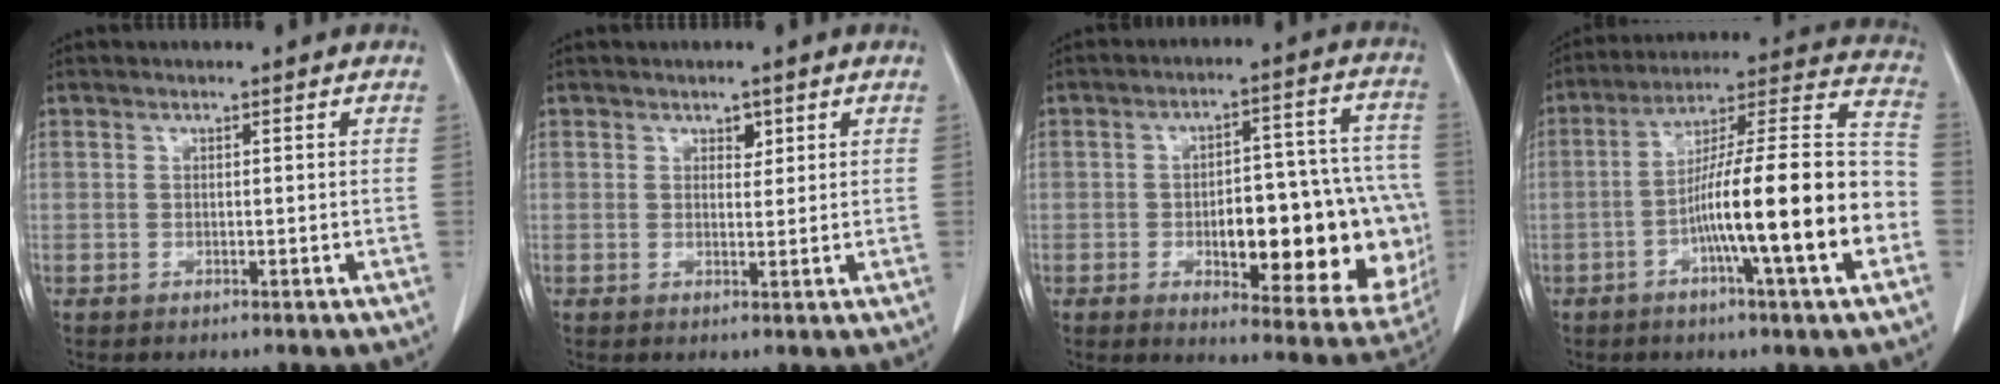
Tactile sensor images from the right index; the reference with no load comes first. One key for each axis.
{"total": 1.6, "fx": 1.0, "fy": 1.0, "fz": 0.8, "tx": -0.009, "ty": -0.002, "tz": 0.015}
{"total": 21.7, "fx": -4.1, "fy": 7.4, "fz": 20.0, "tx": -0.180, "ty": 0.035, "tz": -0.025}
{"total": 19.6, "fx": -5.5, "fy": 0.7, "fz": 18.8, "tx": -0.272, "ty": 0.017, "tz": -0.088}